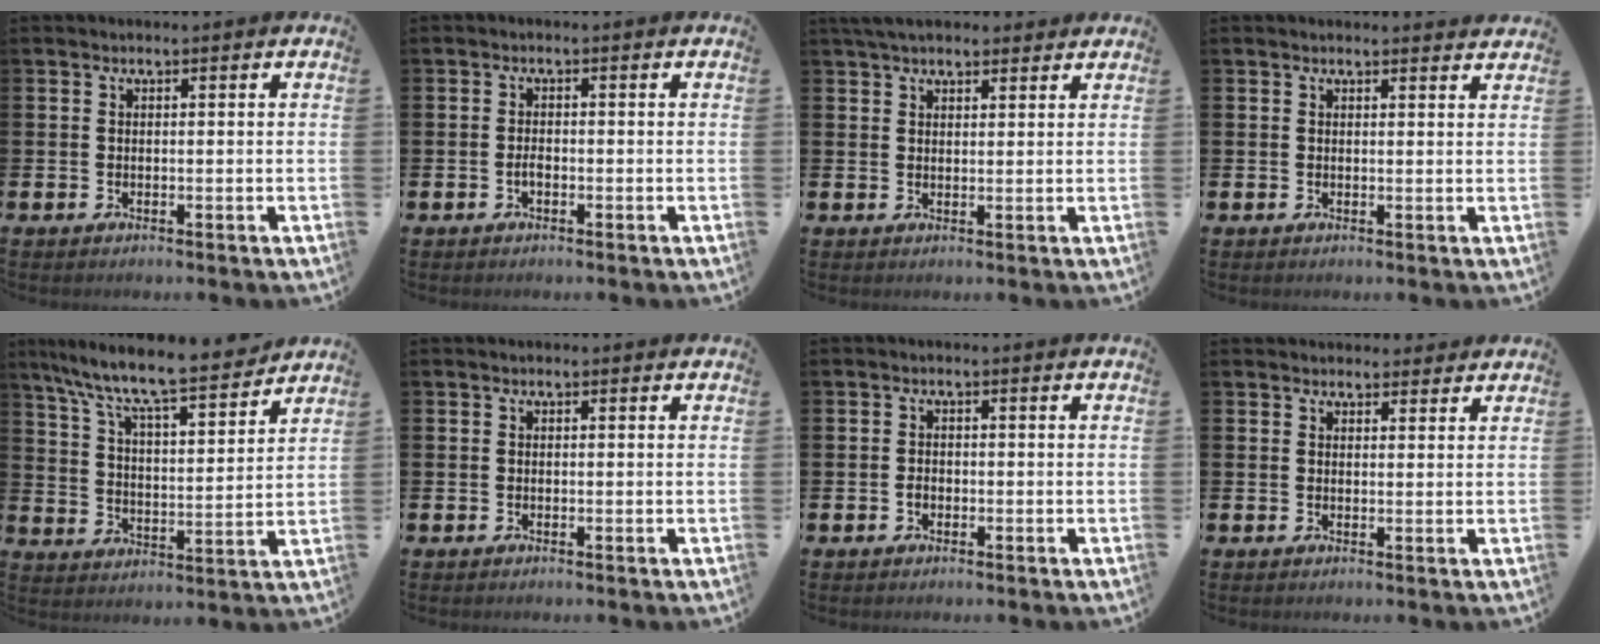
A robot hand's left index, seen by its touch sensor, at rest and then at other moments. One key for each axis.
{"total": 1.3, "fx": -0.6, "fy": 0.6, "fz": 1.0, "tx": -0.014, "ty": -0.002, "tz": -0.013}
{"total": 4.0, "fx": 3.5, "fy": 1.3, "fz": 1.3, "tx": -0.031, "ty": -0.005, "tz": 0.066}
{"total": 1.2, "fx": 1.2, "fy": 0.1, "fz": 0.1, "tx": 0.010, "ty": -0.007, "tz": 0.020}
{"total": 9.4, "fx": 8.7, "fy": 0.9, "fz": 3.5, "tx": -0.098, "ty": -0.068, "tz": 0.144}
{"total": 0.0}
{"total": 1.2, "fx": -0.5, "fy": 0.9, "fz": 0.7, "tx": -0.008, "ty": 0.002, "tz": -0.012}
{"total": 2.2, "fx": 2.1, "fy": 0.6, "fz": -0.1, "tx": 0.008, "ty": -0.009, "tz": 0.036}